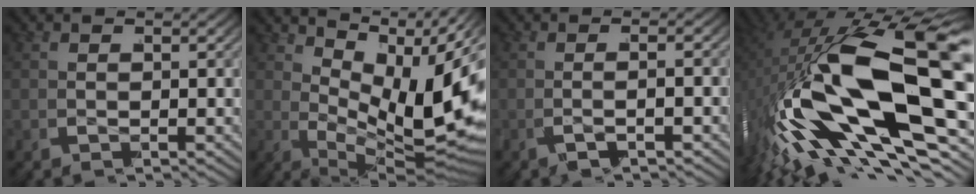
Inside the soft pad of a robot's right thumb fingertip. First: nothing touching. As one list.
[{"total": 16.2, "force": [-1.4, 9.2, 13.3], "torque": [-0.235, -0.033, 0.002]}, {"total": 1.9, "force": [-1.3, 0.2, 1.4], "torque": [-0.040, 0.009, -0.029]}, {"total": 19.5, "force": [-2.1, 8.7, 17.3], "torque": [-0.361, -0.021, -0.014]}]